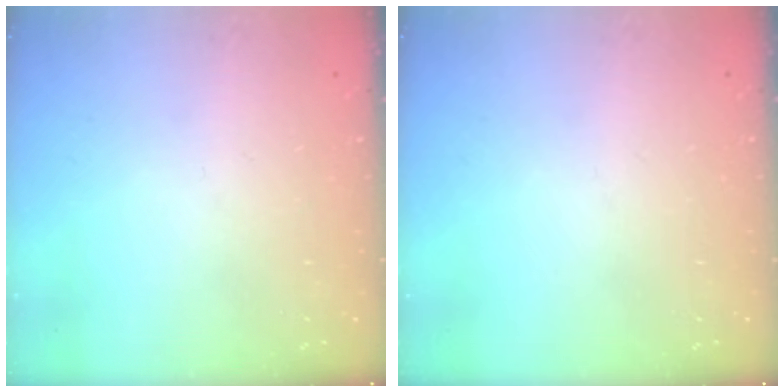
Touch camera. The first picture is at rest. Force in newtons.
{"total": 0.0}